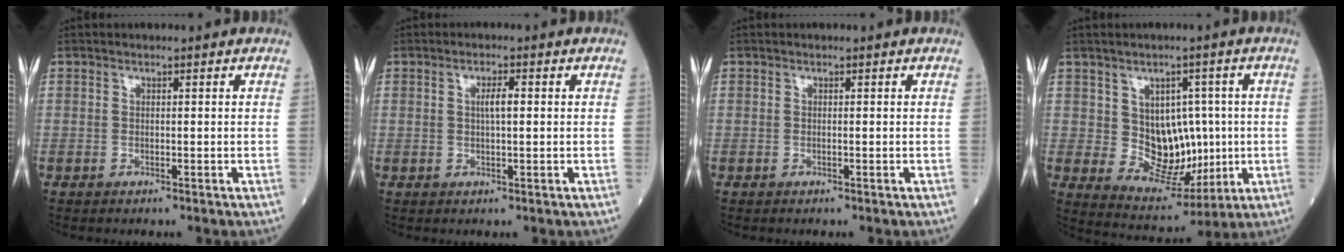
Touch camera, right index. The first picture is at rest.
{"total": 2.3, "force": [0.3, 0.4, 2.2], "torque": [-0.042, 0.003, 0.006]}
{"total": 0.0}
{"total": 9.2, "force": [0.7, 6.4, 6.6], "torque": [-0.099, 0.010, 0.031]}